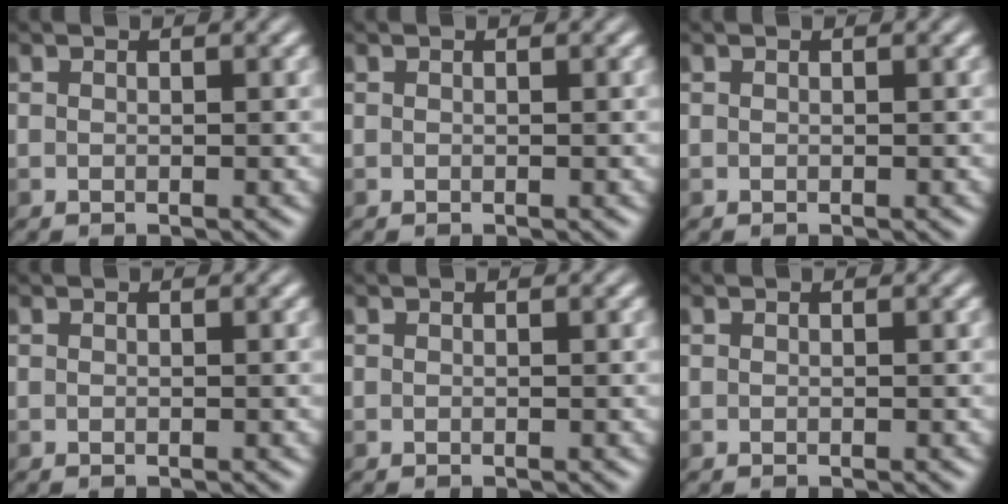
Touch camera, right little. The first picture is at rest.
{"total": 0.0}
{"total": 0.0}
{"total": 0.0}
{"total": 0.0}
{"total": 0.0}